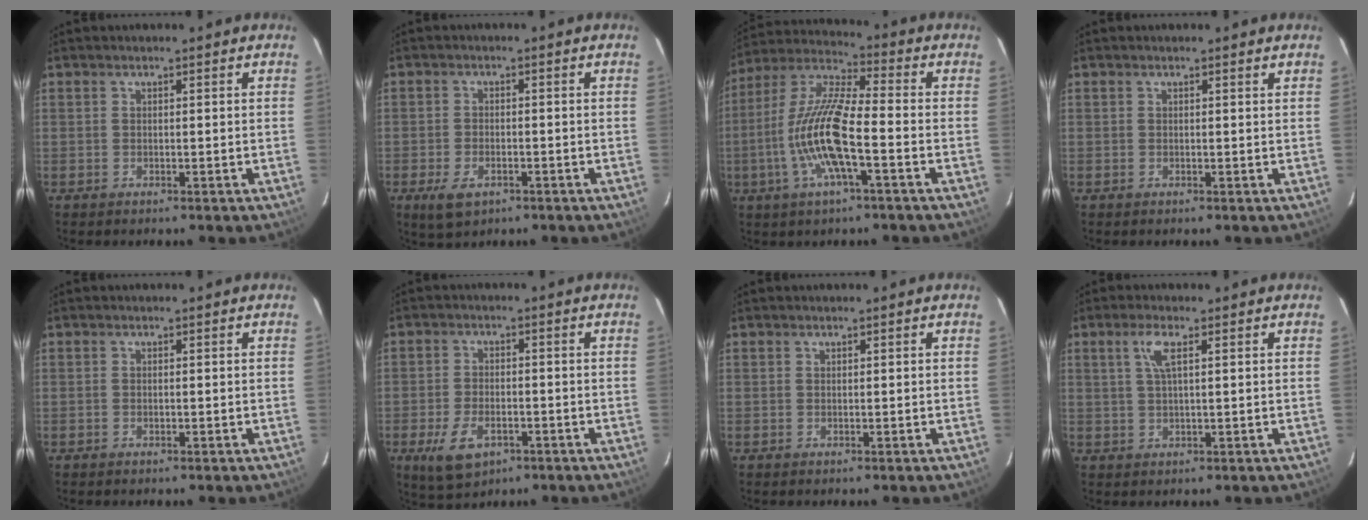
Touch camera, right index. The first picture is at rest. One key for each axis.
{"total": 5.1, "fx": -2.6, "fy": 2.9, "fz": 3.3, "tx": -0.080, "ty": -0.010, "tz": -0.043}
{"total": 14.4, "fx": -4.1, "fy": 2.8, "fz": 13.5, "tx": -0.274, "ty": -0.003, "tz": -0.083}
{"total": 1.1, "fx": 1.0, "fy": 0.0, "fz": 0.4, "tx": -0.014, "ty": 0.000, "tz": 0.008}
{"total": 0.0}
{"total": 7.9, "fx": -3.7, "fy": 4.4, "fz": 5.4, "tx": -0.123, "ty": -0.010, "tz": -0.060}
{"total": 0.0}
{"total": 3.7, "fx": 1.5, "fy": 0.7, "fz": 3.3, "tx": -0.069, "ty": 0.005, "tz": 0.030}